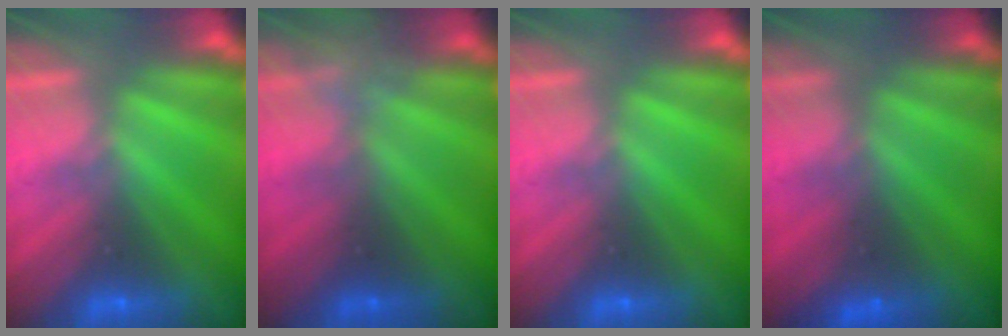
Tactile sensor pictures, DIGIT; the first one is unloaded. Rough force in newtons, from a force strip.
{"total": 2.3}
{"total": 0.0}
{"total": 1.5}